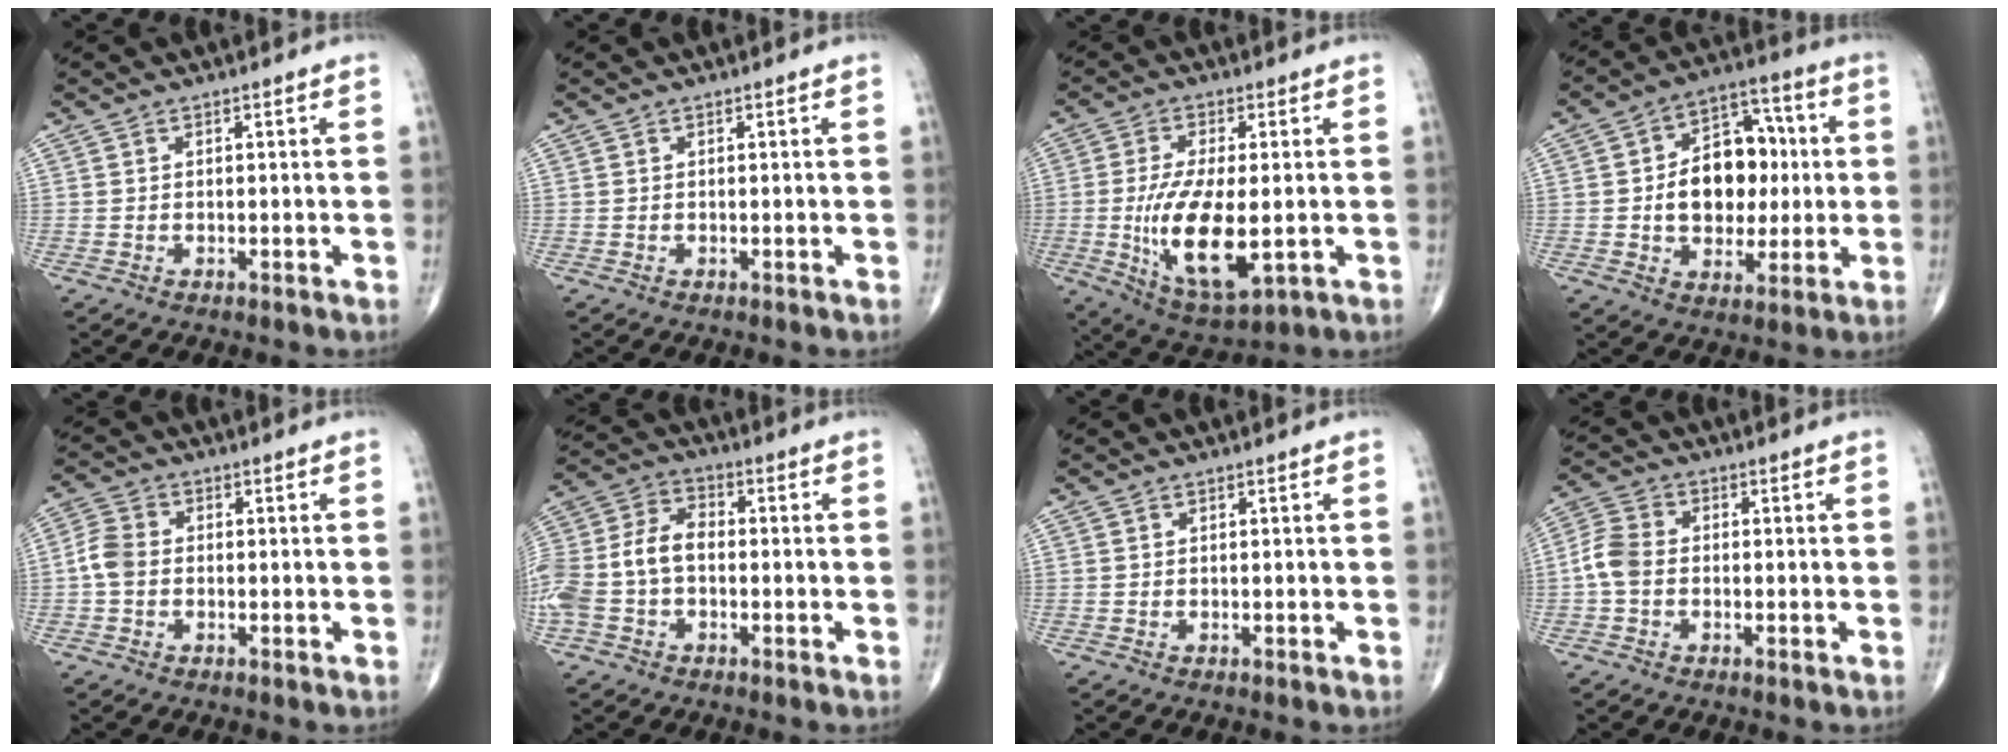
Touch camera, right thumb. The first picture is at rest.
{"total": 0.0}
{"total": 14.6, "force": [-2.1, 5.7, 13.3], "torque": [-0.247, -0.021, -0.025]}
{"total": 15.4, "force": [0.5, 11.0, 10.8], "torque": [-0.116, 0.028, 0.011]}
{"total": 4.3, "force": [-0.6, 3.2, 2.8], "torque": [-0.057, 0.012, -0.021]}
{"total": 12.6, "force": [-2.0, 8.3, 9.3], "torque": [-0.205, 0.036, -0.044]}
{"total": 0.0}
{"total": 5.3, "force": [-0.9, 3.8, 3.5], "torque": [-0.075, 0.014, -0.029]}